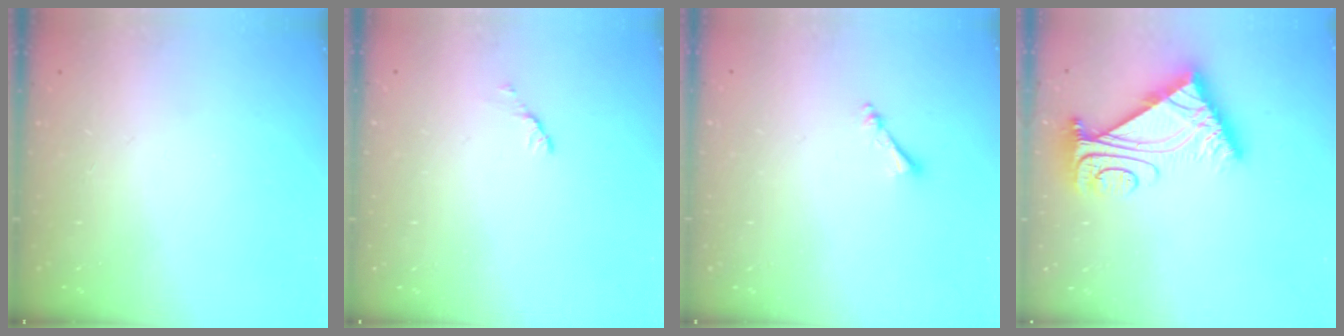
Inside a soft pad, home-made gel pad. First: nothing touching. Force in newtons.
{"total": 2.8, "press": 2.7, "slide": 0.4}
{"total": 2.4, "press": 2.3, "slide": 0.4}
{"total": 9.3, "press": 9.3, "slide": 1.0}